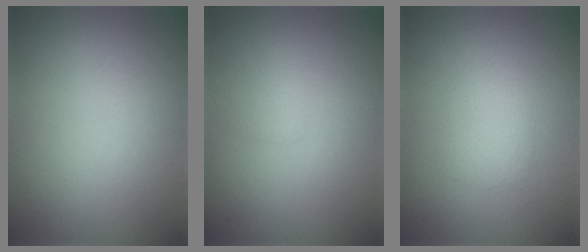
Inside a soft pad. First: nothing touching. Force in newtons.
{"total": 1.0, "press": 1.0, "slide": 0.0}
{"total": 1.6, "press": 1.6, "slide": 0.0}